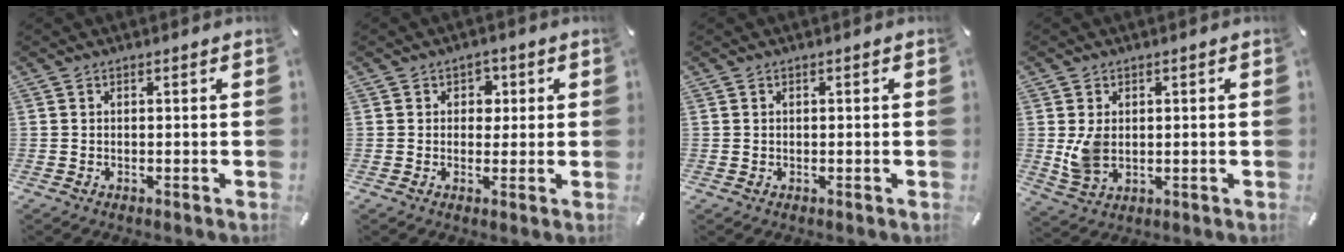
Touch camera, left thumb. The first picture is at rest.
{"total": 3.1, "force": [0.3, 2.9, 1.1], "torque": [-0.004, 0.000, -0.004]}
{"total": 0.0}
{"total": 6.2, "force": [0.5, 4.6, 4.1], "torque": [-0.088, -0.010, 0.008]}